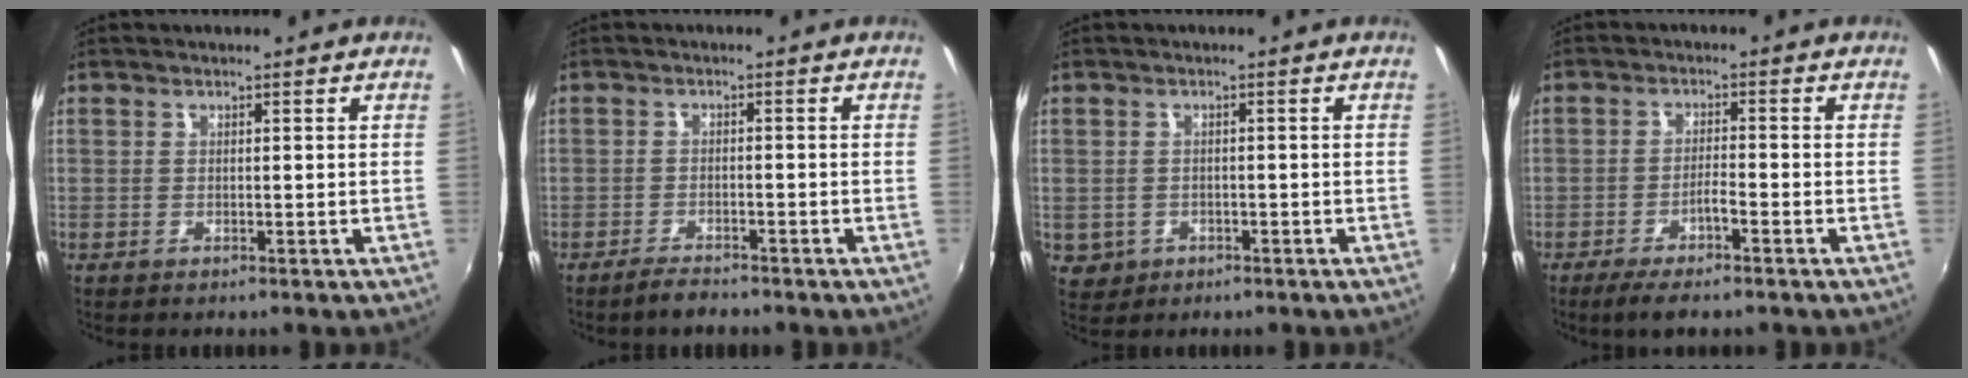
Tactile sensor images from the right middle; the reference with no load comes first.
{"total": 3.2, "force": [-2.8, 0.6, 1.4], "torque": [-0.041, -0.005, -0.053]}
{"total": 4.3, "force": [-1.0, 3.8, 1.6], "torque": [-0.045, -0.003, -0.006]}
{"total": 5.0, "force": [-3.3, 0.2, 3.8], "torque": [-0.085, -0.007, -0.060]}